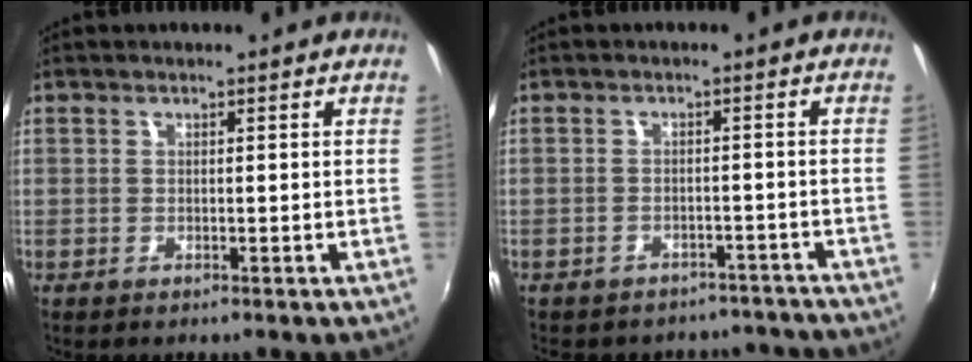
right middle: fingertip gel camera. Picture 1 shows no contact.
{"total": 11.8, "force": [-10.3, 5.1, 2.6], "torque": [-0.063, 0.009, -0.117]}